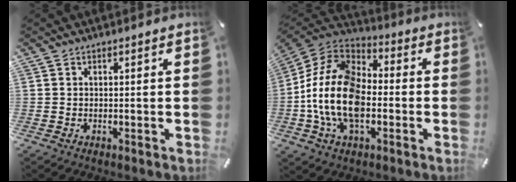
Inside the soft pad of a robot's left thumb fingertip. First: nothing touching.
{"total": 17.7, "force": [-5.0, 11.3, 12.6], "torque": [-0.281, 0.022, -0.095]}